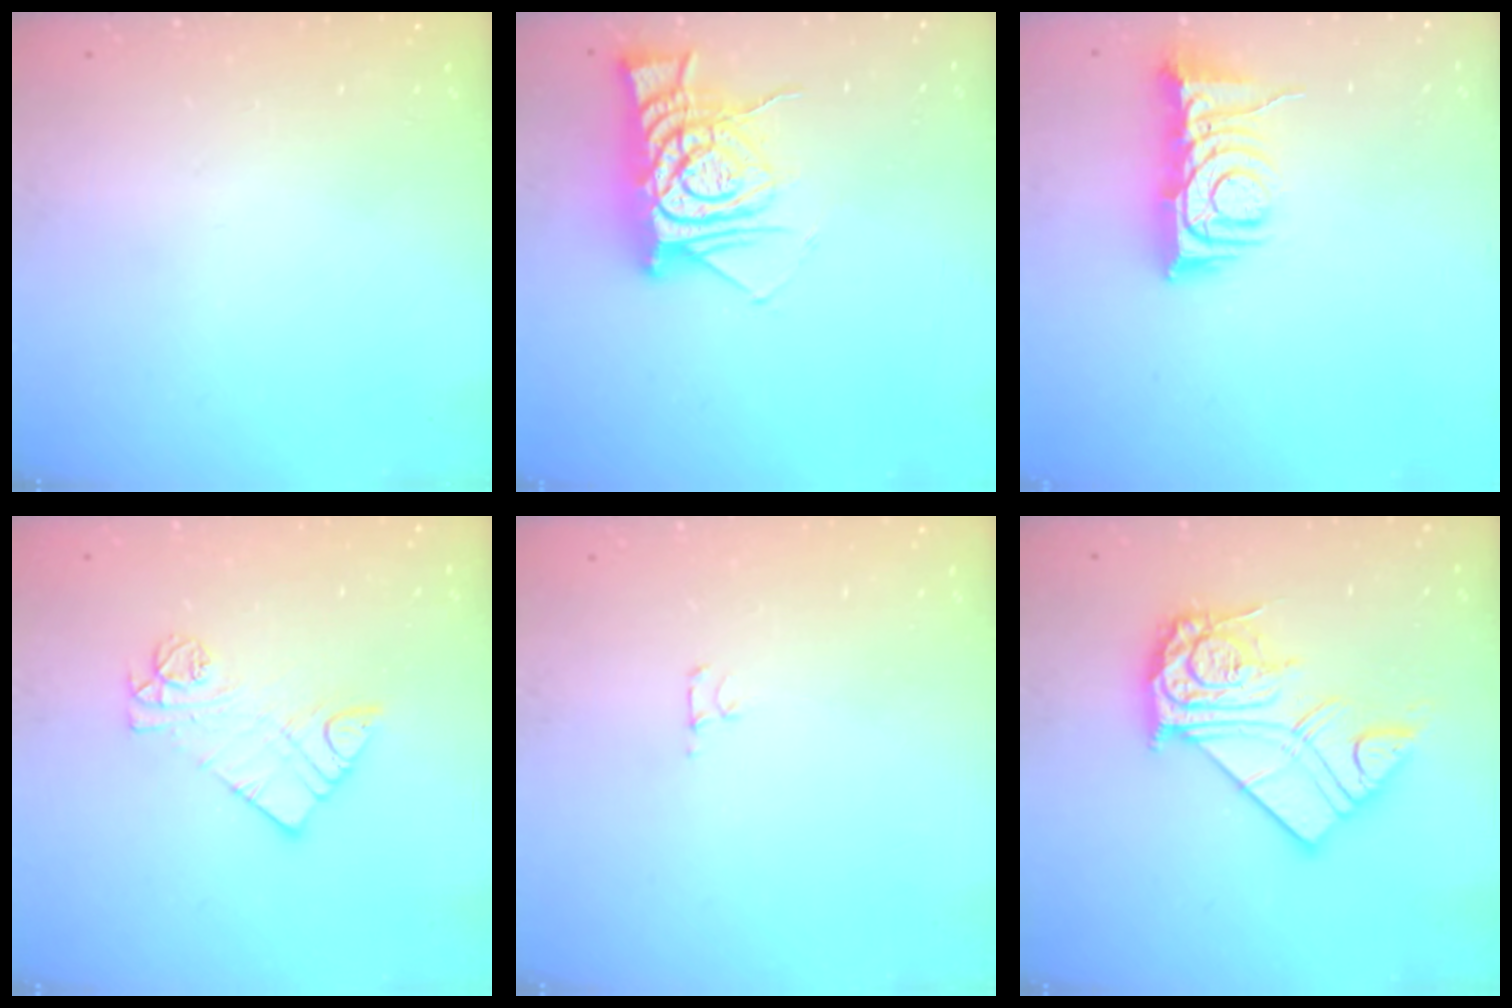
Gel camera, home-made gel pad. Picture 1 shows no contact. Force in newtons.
{"total": 12.5, "press": 12.5, "slide": 1.1}
{"total": 8.8, "press": 8.8, "slide": 0.4}
{"total": 10.1, "press": 10.0, "slide": 0.7}
{"total": 2.7, "press": 2.7, "slide": 0.3}
{"total": 17.4, "press": 17.3, "slide": 1.7}